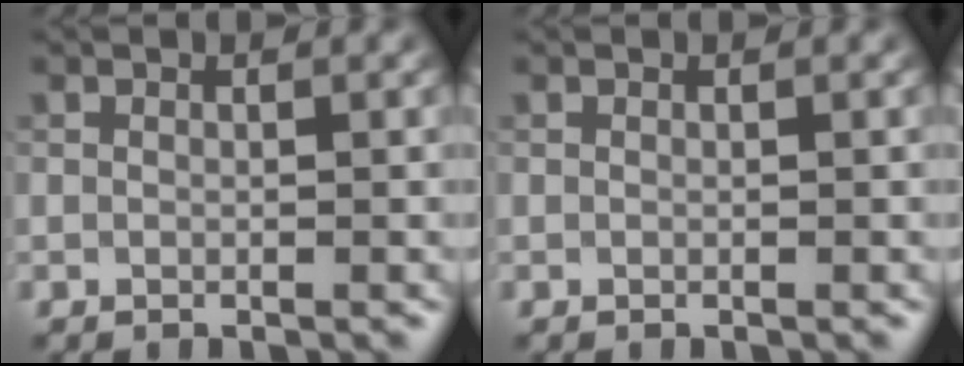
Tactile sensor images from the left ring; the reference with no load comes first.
{"total": 0.0}